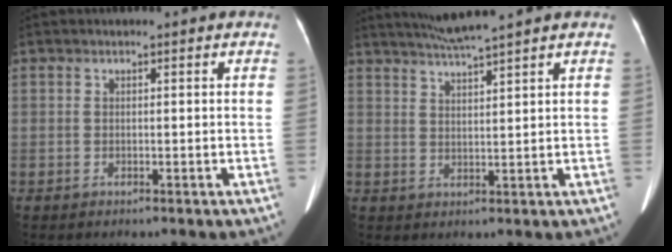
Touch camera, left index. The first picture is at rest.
{"total": 5.6, "force": [4.9, -1.3, 2.3], "torque": [-0.046, 0.010, 0.091]}